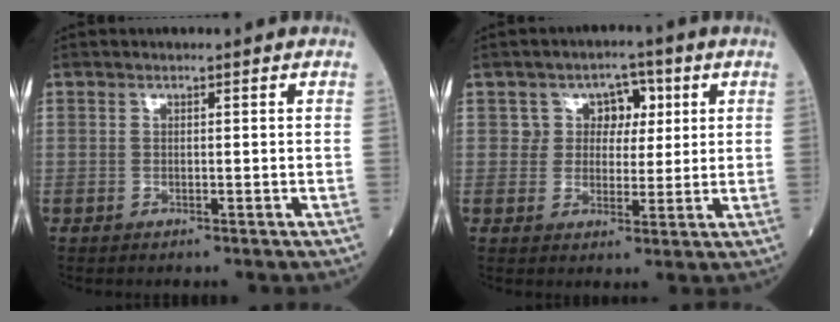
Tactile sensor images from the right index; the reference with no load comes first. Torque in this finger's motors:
{"motor_torque": [0.00, 0.05, 0.05, 0.02]}